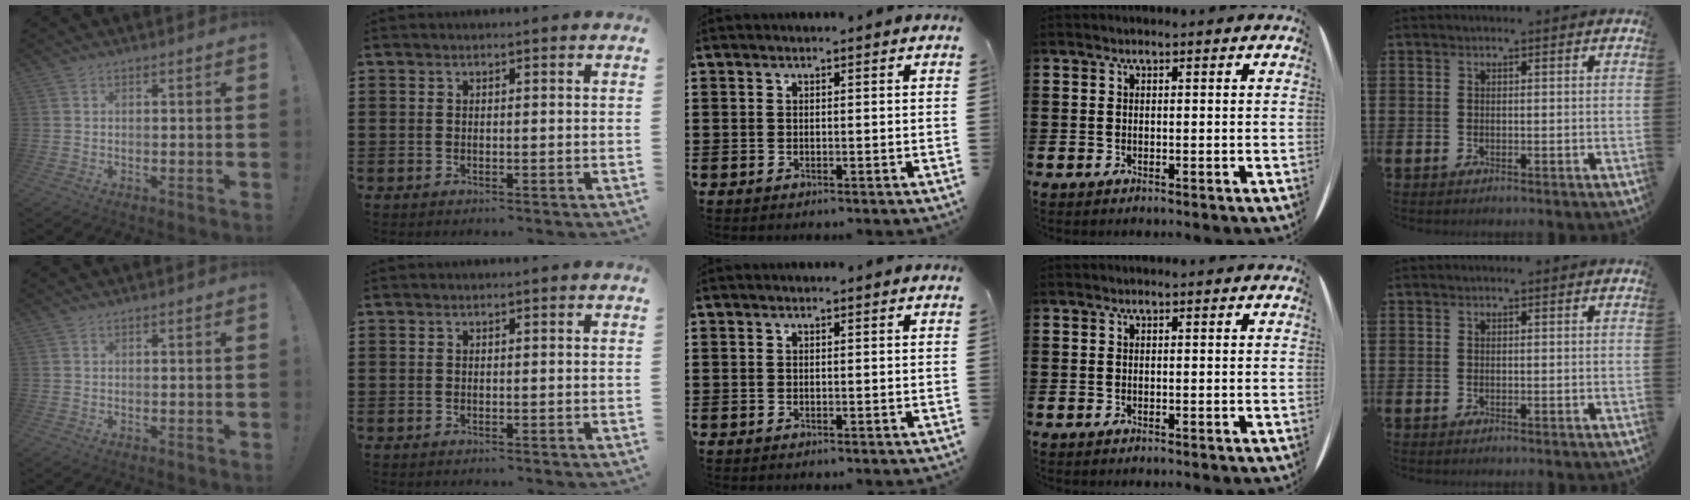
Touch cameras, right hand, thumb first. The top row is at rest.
{}